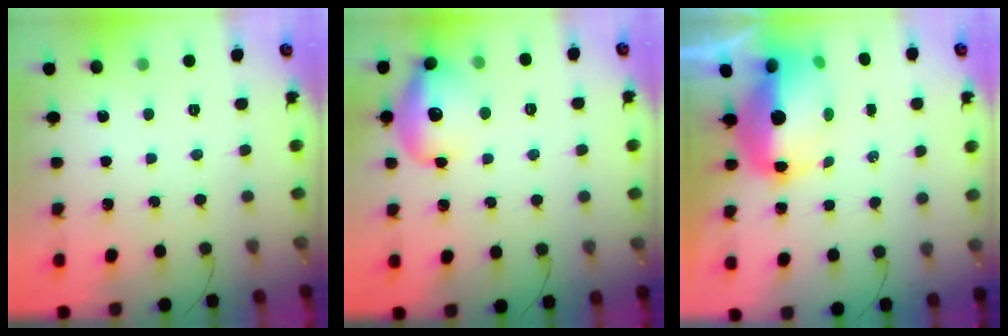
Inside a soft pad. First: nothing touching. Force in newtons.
{"total": 14.3, "press": 14.1, "slide": 2.3}
{"total": 18.8, "press": 15.3, "slide": 10.8}